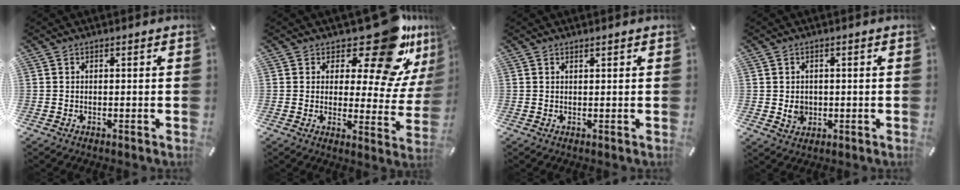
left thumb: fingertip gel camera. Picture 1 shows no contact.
{"total": 18.7, "force": [12.7, 6.4, 12.1], "torque": [-0.157, -0.104, 0.206]}
{"total": 0.7, "force": [0.6, 0.1, 0.4], "torque": [-0.008, -0.001, 0.011]}
{"total": 3.4, "force": [0.0, 3.1, 1.3], "torque": [-0.009, -0.001, -0.002]}